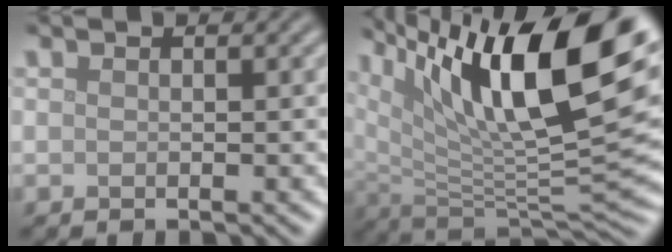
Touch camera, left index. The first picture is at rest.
{"total": 16.5, "force": [8.4, 5.7, 13.0], "torque": [-0.224, 0.016, 0.152]}